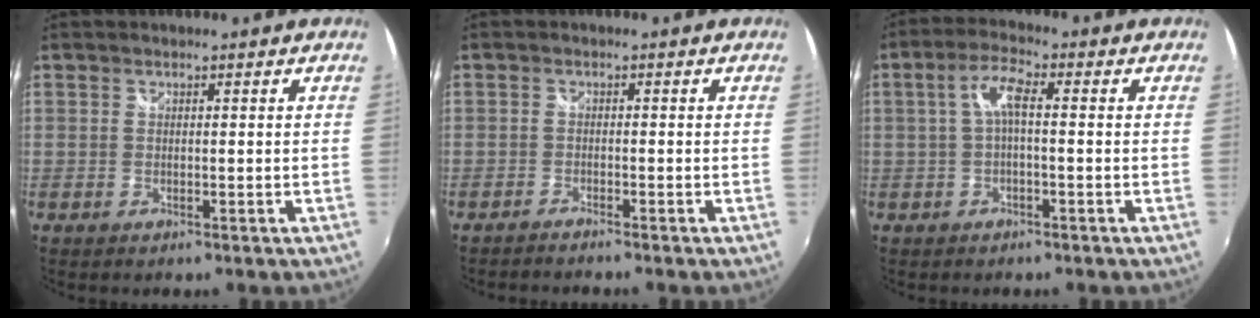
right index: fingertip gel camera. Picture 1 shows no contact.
{"total": 2.1, "force": [-2.0, 0.1, 0.4], "torque": [-0.021, -0.010, -0.038]}
{"total": 4.5, "force": [-0.2, 1.0, 4.4], "torque": [-0.091, 0.011, -0.003]}